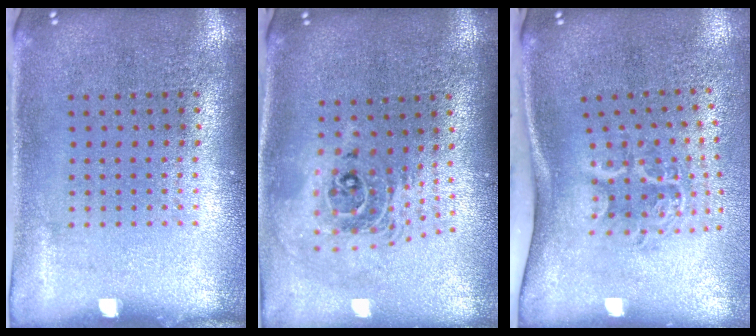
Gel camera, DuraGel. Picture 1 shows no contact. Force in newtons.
{"total": 2.1, "press": 1.6, "slide": 1.4}
{"total": 2.1, "press": 1.3, "slide": 1.6}